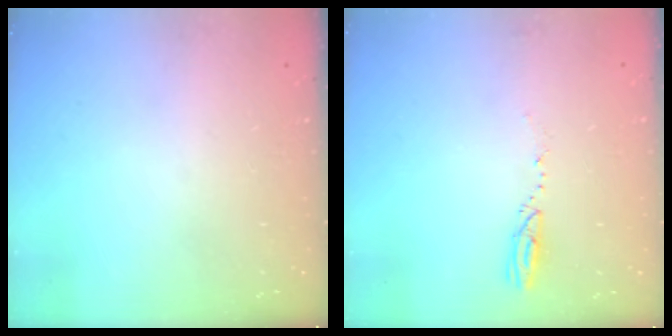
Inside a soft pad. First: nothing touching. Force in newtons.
{"total": 2.9, "press": 2.9, "slide": 0.4}